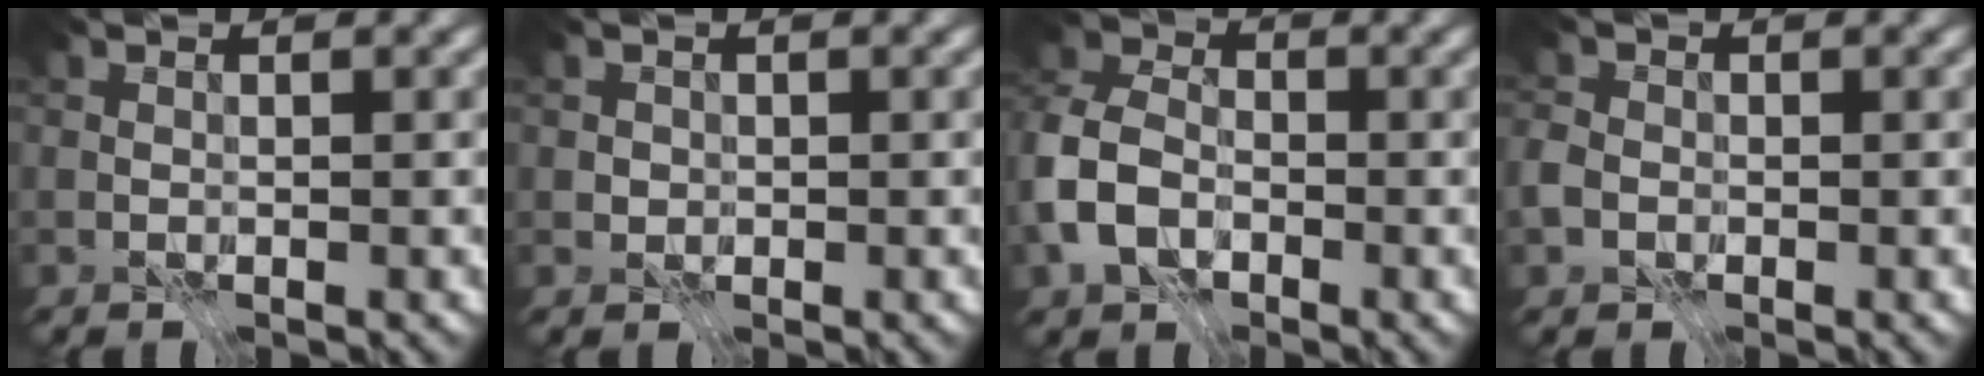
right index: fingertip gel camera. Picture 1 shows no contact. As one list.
[{"total": 0.8, "force": [0.0, 0.8, 0.0], "torque": [0.000, -0.002, 0.000]}, {"total": 6.5, "force": [-2.5, 4.6, 3.8], "torque": [-0.092, 0.004, -0.069]}, {"total": 2.6, "force": [-0.8, 2.2, 1.1], "torque": [-0.029, 0.003, -0.023]}]